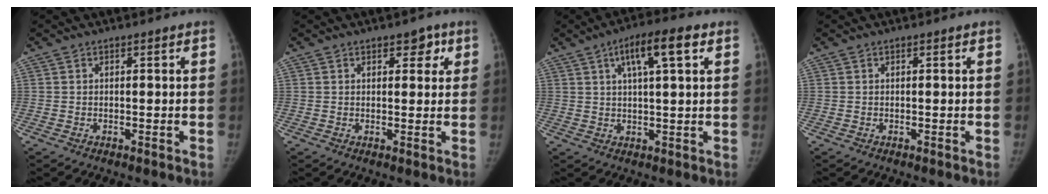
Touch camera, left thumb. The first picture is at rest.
{"total": 3.5, "force": [1.8, 2.1, 2.1], "torque": [0.001, -0.004, 0.019]}
{"total": 9.1, "force": [3.8, 2.1, 8.0], "torque": [-0.129, 0.006, 0.062]}
{"total": 0.0}